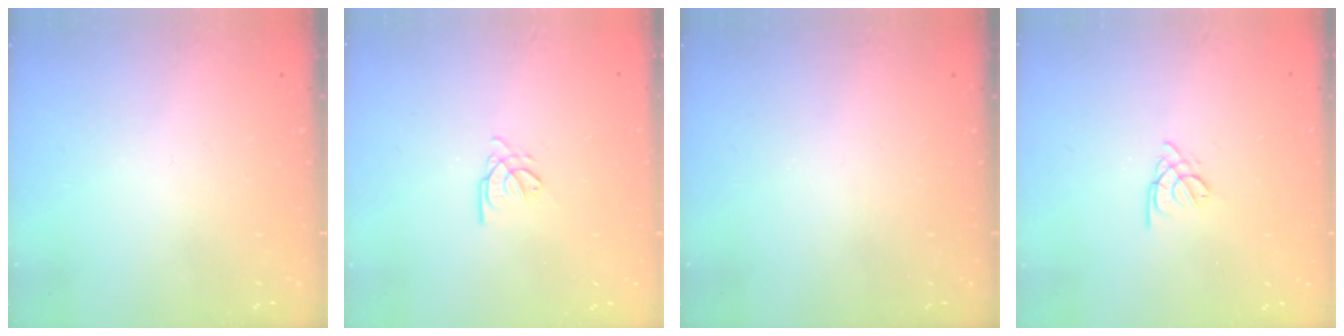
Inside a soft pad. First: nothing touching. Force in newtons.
{"total": 3.1, "press": 3.1, "slide": 0.1}
{"total": 0.0}
{"total": 1.8, "press": 1.7, "slide": 0.5}